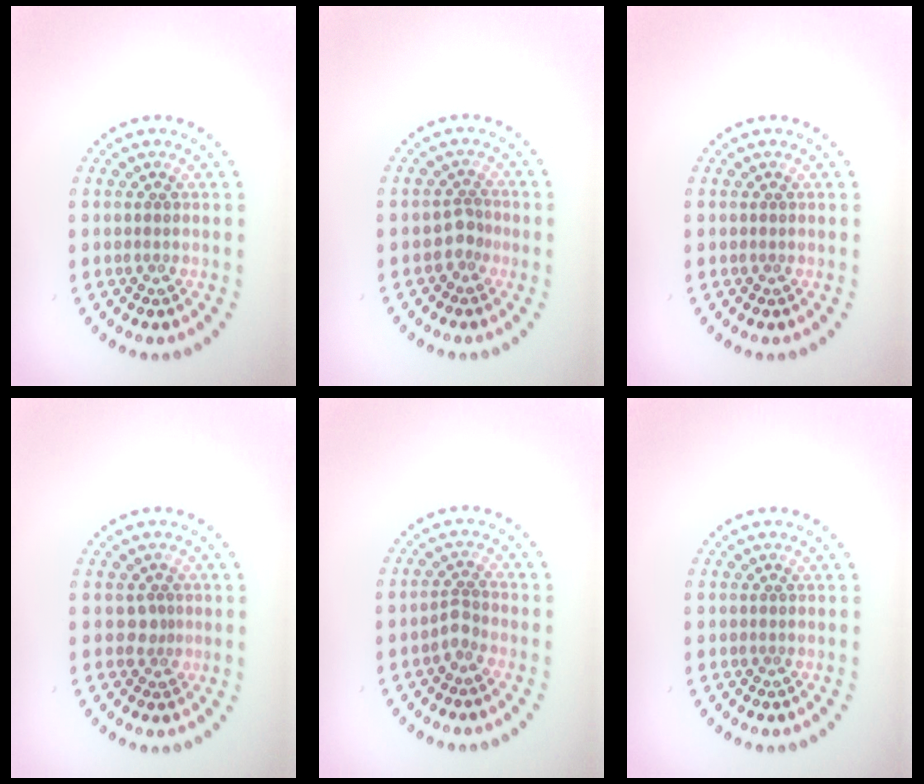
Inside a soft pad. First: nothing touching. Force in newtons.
{"total": 1.4, "press": 1.0, "slide": 1.0}
{"total": 0.0}
{"total": 1.1, "press": 0.7, "slide": 0.8}
{"total": 1.4, "press": 1.1, "slide": 0.9}
{"total": 0.0}